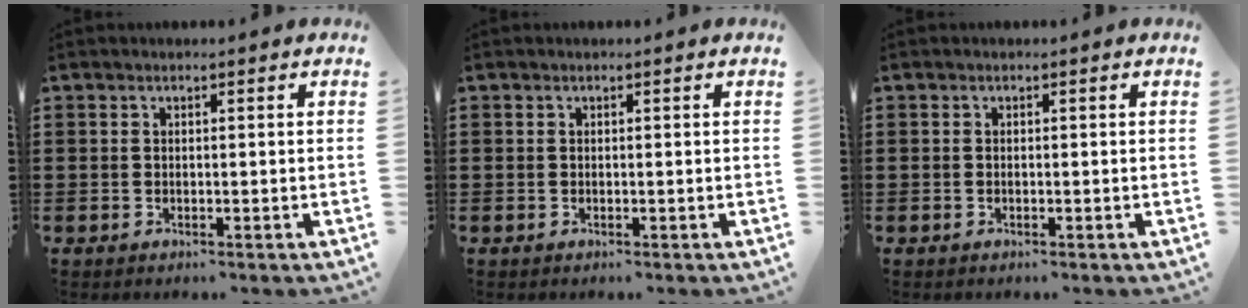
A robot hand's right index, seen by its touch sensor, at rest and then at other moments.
{"total": 0.0}
{"total": 0.0}